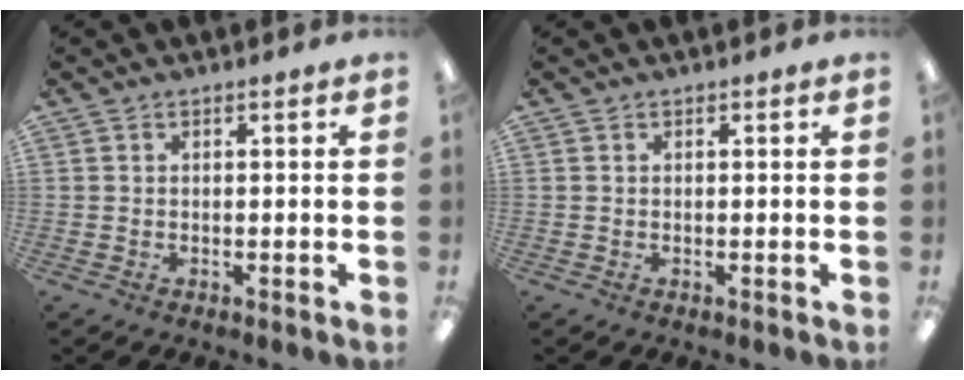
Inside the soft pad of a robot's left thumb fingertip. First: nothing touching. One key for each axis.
{"total": 0.0}